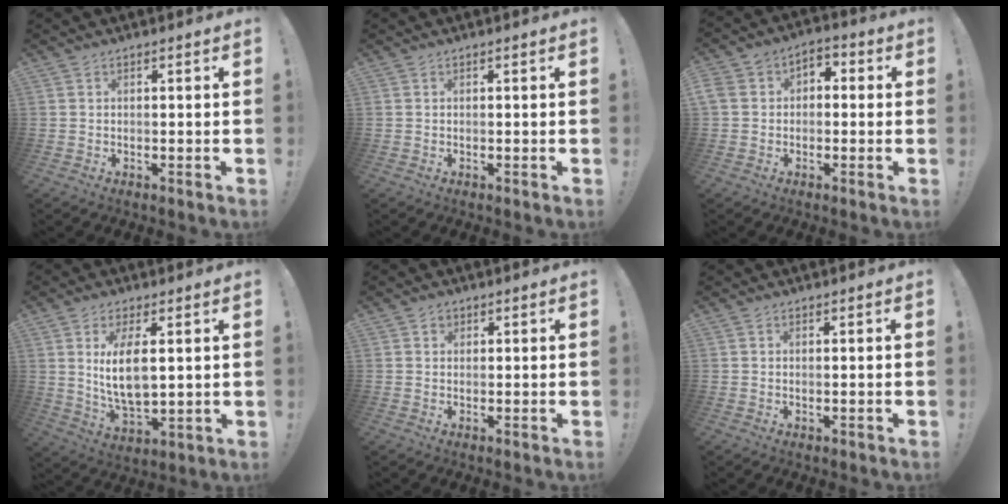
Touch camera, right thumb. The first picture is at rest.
{"total": 0.0}
{"total": 6.6, "force": [-3.2, 5.3, 2.3], "torque": [-0.045, 0.035, -0.060]}
{"total": 10.9, "force": [3.0, 4.9, 9.3], "torque": [-0.183, -0.024, 0.049]}
{"total": 1.7, "force": [0.9, 1.4, 0.2], "torque": [0.010, -0.005, 0.014]}
{"total": 0.0}